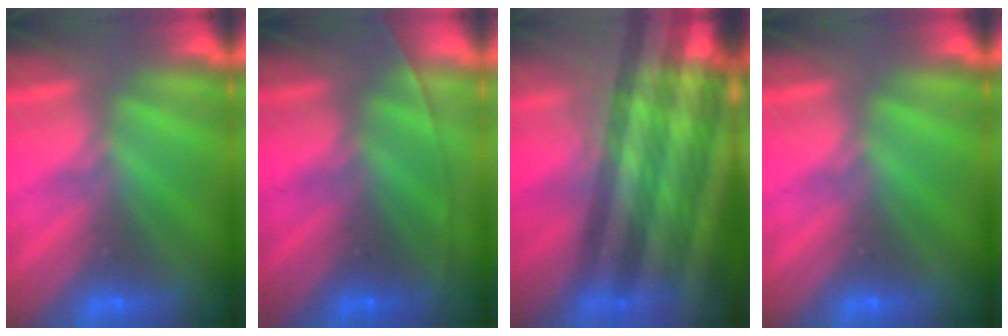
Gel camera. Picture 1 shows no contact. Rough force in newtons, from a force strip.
{"total": 1.5}
{"total": 6.8}
{"total": 0.0}